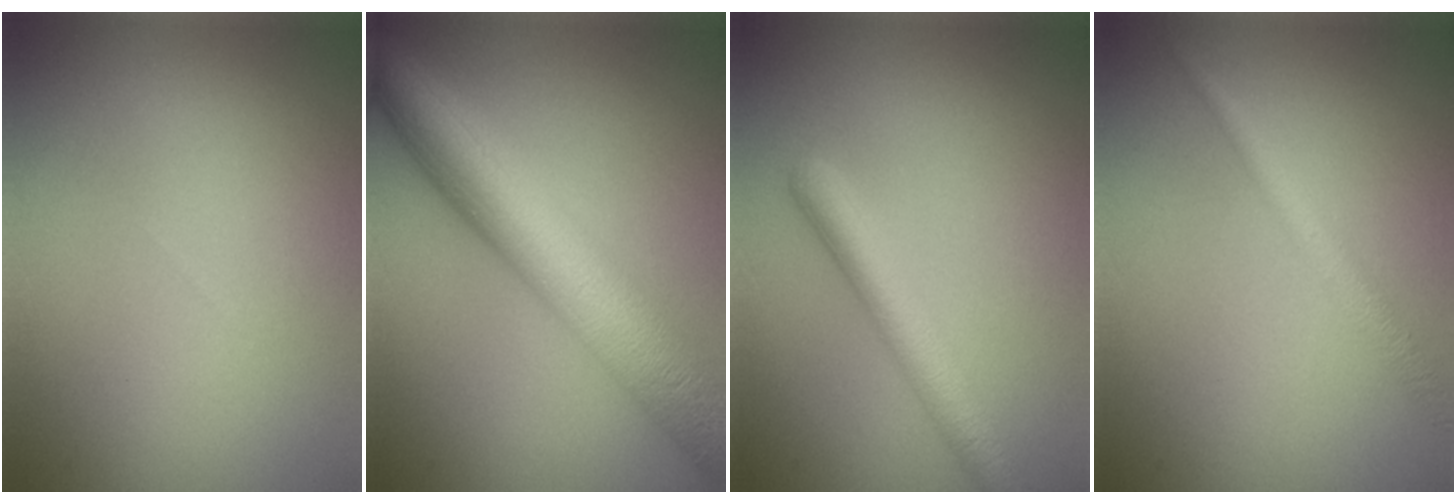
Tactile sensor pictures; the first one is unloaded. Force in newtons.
{"total": 9.7, "press": 9.7, "slide": 0.2}
{"total": 3.7, "press": 3.7, "slide": 0.2}
{"total": 2.0, "press": 2.0, "slide": 0.1}